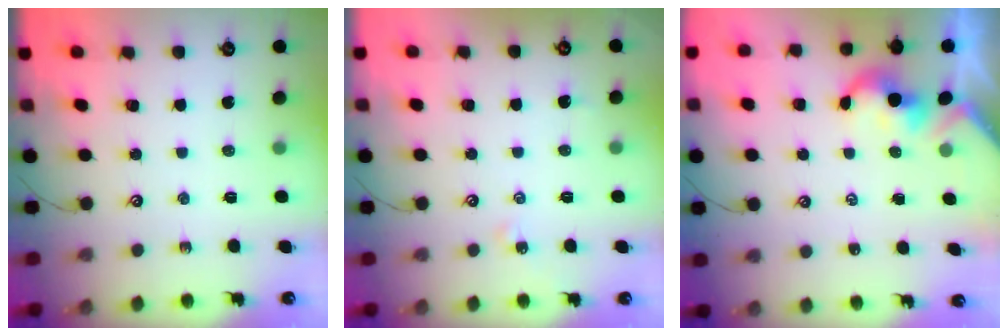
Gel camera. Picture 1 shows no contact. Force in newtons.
{"total": 2.8, "press": 2.7, "slide": 0.4}
{"total": 1.7, "press": 1.7, "slide": 0.2}